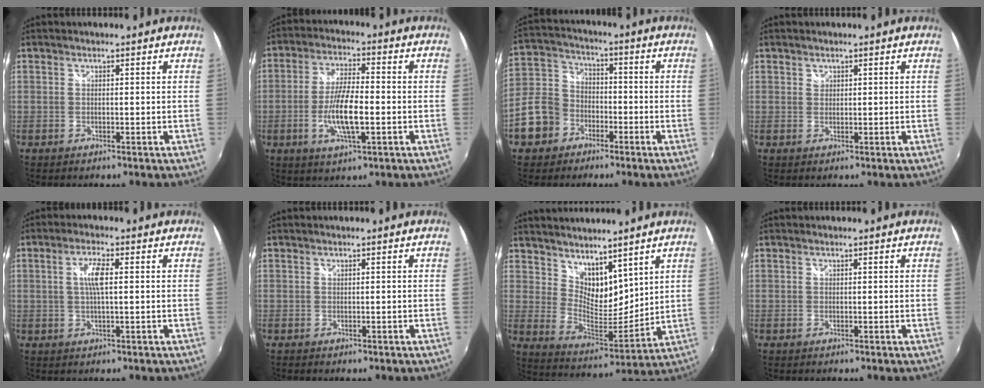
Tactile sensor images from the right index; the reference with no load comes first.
{"total": 9.5, "force": [-2.5, 2.4, 8.9], "torque": [-0.175, -0.005, -0.047]}
{"total": 12.2, "force": [-6.0, 9.7, 4.2], "torque": [-0.119, 0.034, -0.102]}
{"total": 0.9, "force": [0.5, 0.8, 0.1], "torque": [0.001, 0.002, 0.007]}
{"total": 4.2, "force": [0.6, 0.7, 4.1], "torque": [-0.079, 0.002, 0.011]}
{"total": 0.0}
{"total": 11.4, "force": [8.5, 5.6, 5.1], "torque": [-0.084, -0.003, 0.165]}
{"total": 0.0}